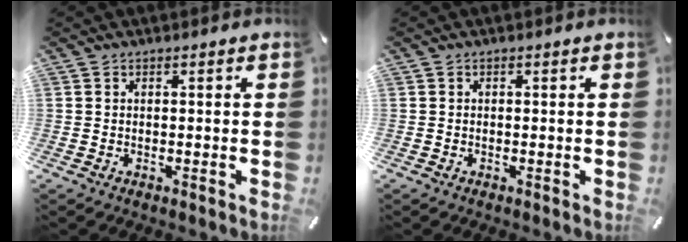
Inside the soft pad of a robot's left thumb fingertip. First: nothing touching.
{"total": 0.0}